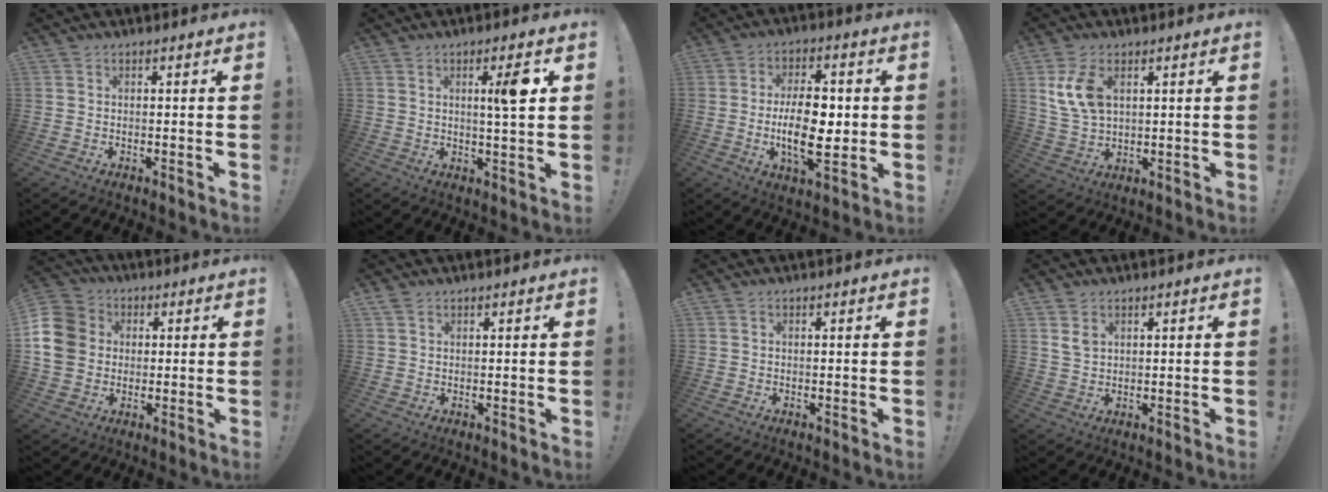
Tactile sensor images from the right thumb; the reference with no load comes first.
{"total": 7.2, "force": [2.2, 0.4, 6.9], "torque": [-0.098, -0.009, 0.022]}
{"total": 14.9, "force": [-1.0, 6.9, 13.2], "torque": [-0.229, -0.005, -0.027]}
{"total": 9.8, "force": [3.7, 5.8, 6.9], "torque": [-0.135, -0.011, 0.069]}
{"total": 12.7, "force": [0.9, 11.0, 6.3], "torque": [-0.123, 0.011, 0.019]}
{"total": 1.1, "force": [0.8, 0.7, 0.4], "torque": [-0.008, 0.000, 0.016]}
{"total": 0.0}
{"total": 3.4, "force": [2.0, 2.2, 1.7], "torque": [-0.022, -0.009, 0.036]}